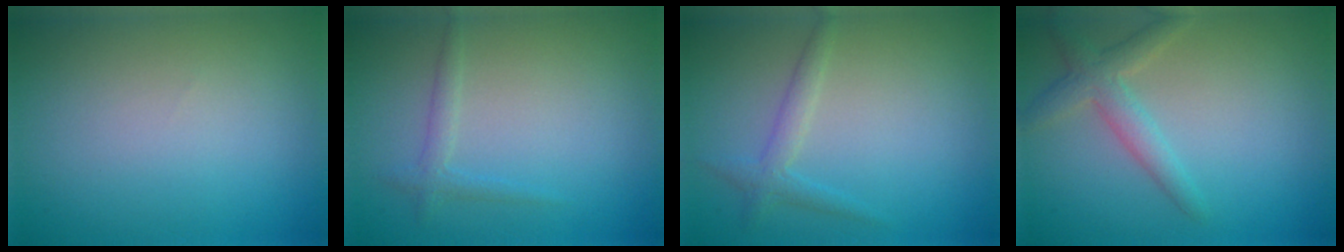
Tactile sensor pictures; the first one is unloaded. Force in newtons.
{"total": 1.3, "press": 1.3, "slide": 0.0}
{"total": 1.9, "press": 1.9, "slide": 0.2}
{"total": 2.8, "press": 2.8, "slide": 0.1}